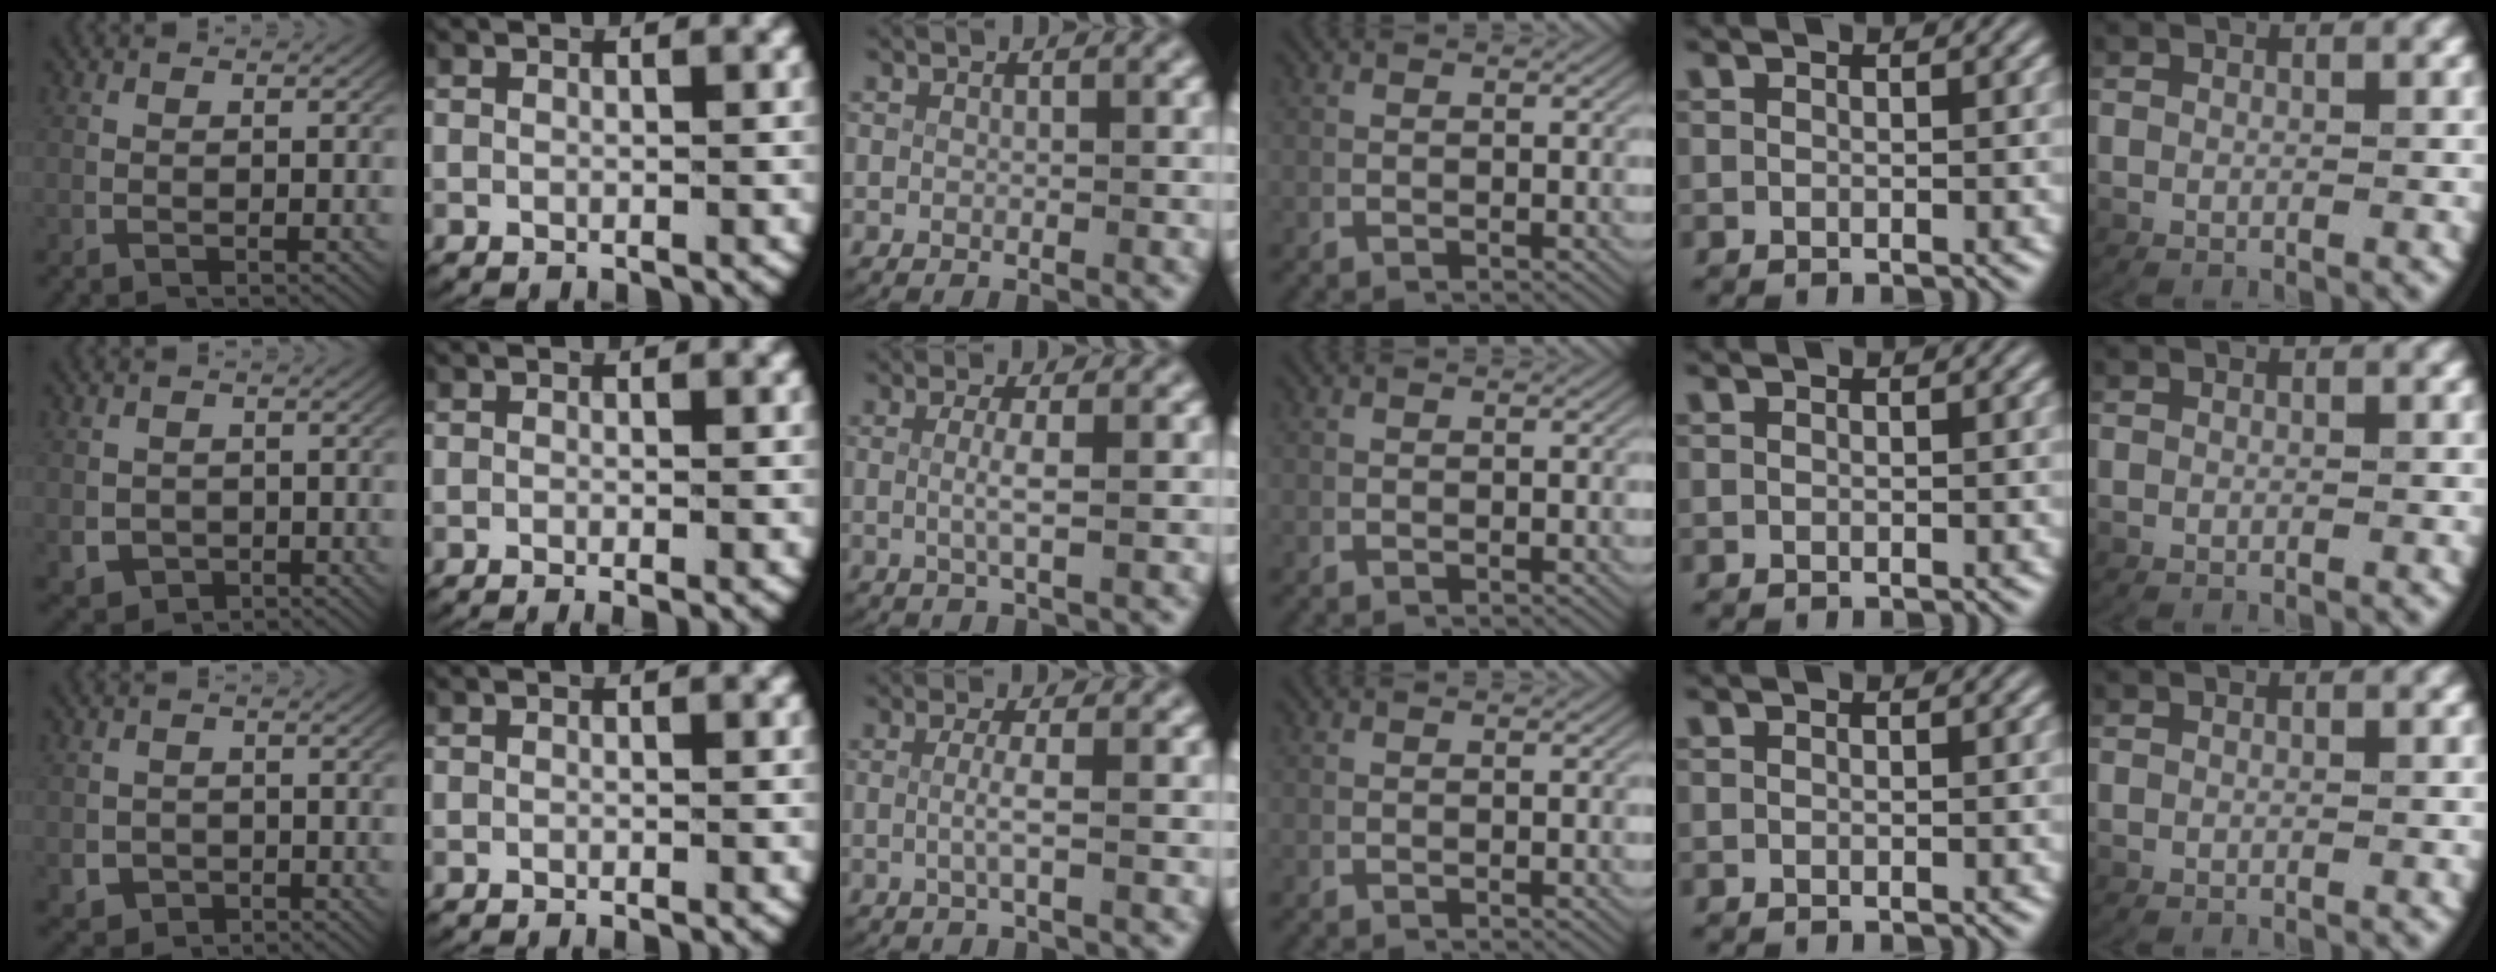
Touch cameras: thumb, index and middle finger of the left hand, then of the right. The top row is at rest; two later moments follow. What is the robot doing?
{"motion": "lift_and_place", "object": "paper towel"}